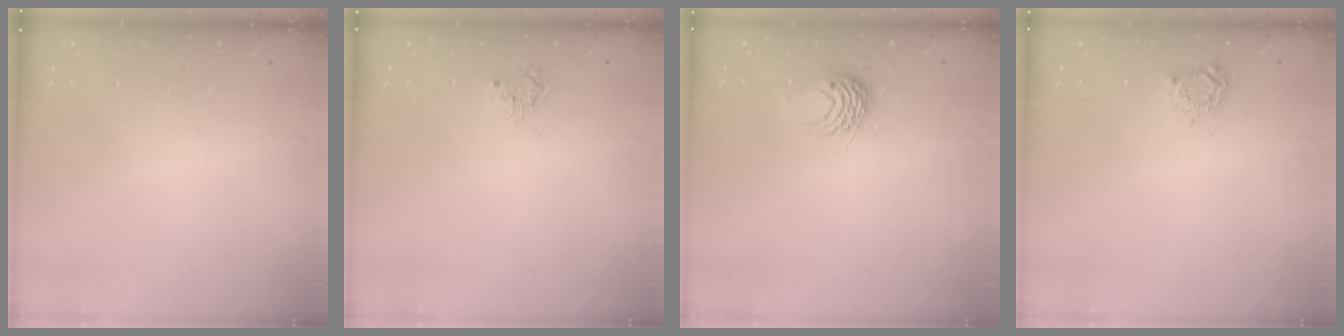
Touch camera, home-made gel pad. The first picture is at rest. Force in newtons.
{"total": 3.4, "press": 3.4, "slide": 0.4}
{"total": 5.4, "press": 5.4, "slide": 0.5}
{"total": 4.6, "press": 4.6, "slide": 0.2}